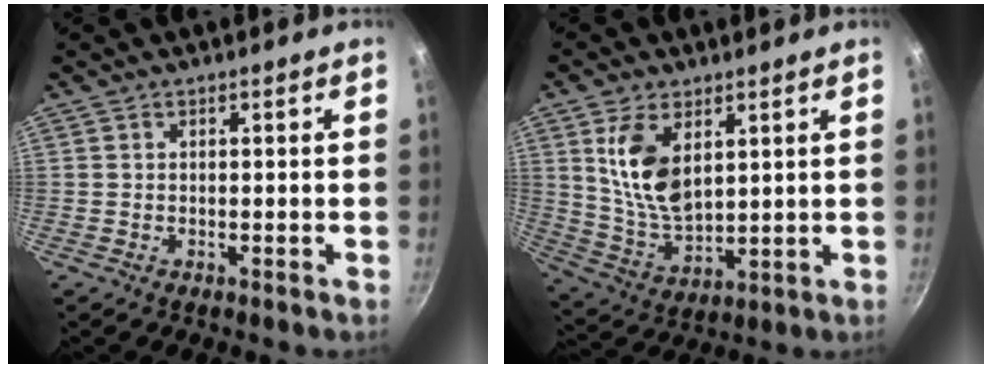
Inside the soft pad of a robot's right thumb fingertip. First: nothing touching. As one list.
[{"total": 11.9, "force": [4.1, 6.6, 9.0], "torque": [-0.160, -0.030, 0.091]}]